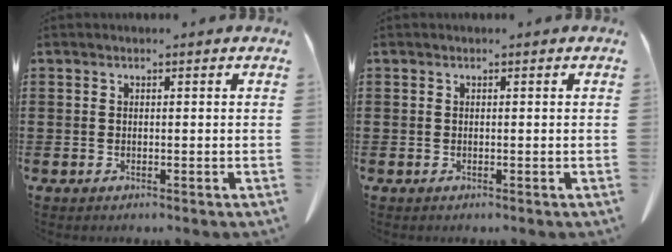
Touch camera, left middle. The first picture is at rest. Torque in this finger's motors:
{"motor_torque": [0.00, 0.00, 0.00, 0.00]}